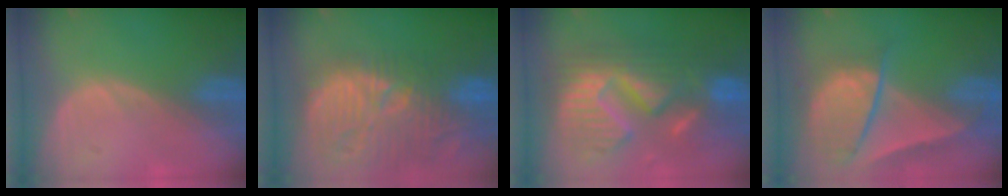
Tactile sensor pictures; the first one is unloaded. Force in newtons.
{"total": 14.8, "press": 13.1, "slide": 6.9}
{"total": 13.1, "press": 13.0, "slide": 1.4}
{"total": 9.5, "press": 8.2, "slide": 4.8}